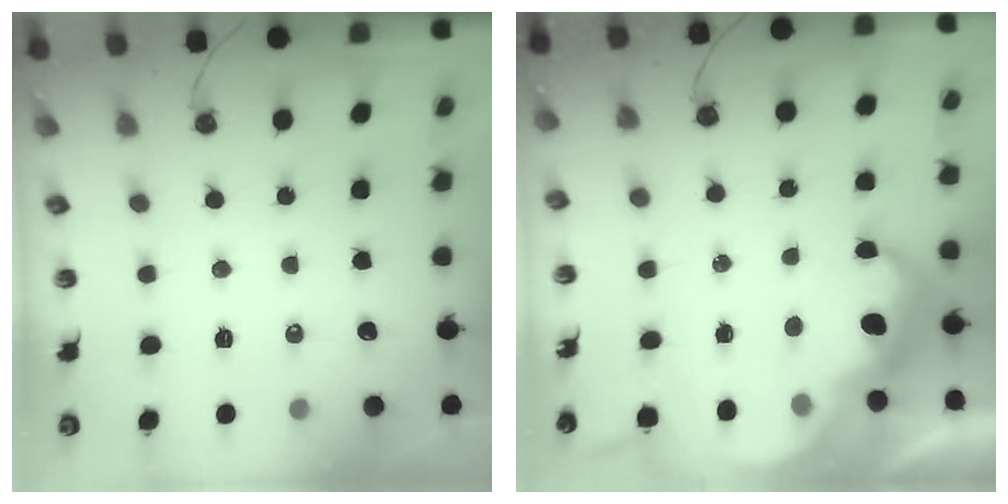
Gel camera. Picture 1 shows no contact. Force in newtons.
{"total": 10.7, "press": 10.6, "slide": 1.2}